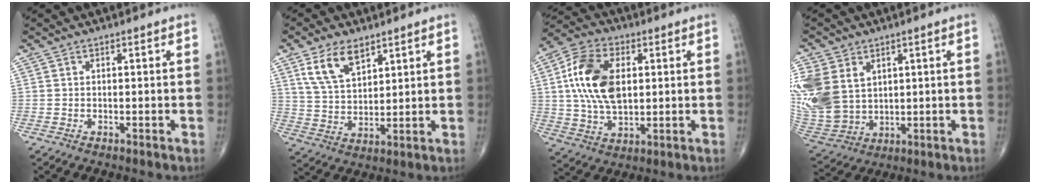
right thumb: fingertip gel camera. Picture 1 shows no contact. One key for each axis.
{"total": 9.1, "fx": 5.2, "fy": 4.7, "fz": 5.7, "tx": -0.095, "ty": -0.023, "tz": 0.107}
{"total": 14.9, "fx": 2.2, "fy": 8.9, "fz": 11.7, "tx": -0.220, "ty": 0.006, "tz": 0.039}
{"total": 17.5, "fx": 4.4, "fy": 13.2, "fz": 10.6, "tx": -0.255, "ty": -0.008, "tz": 0.109}